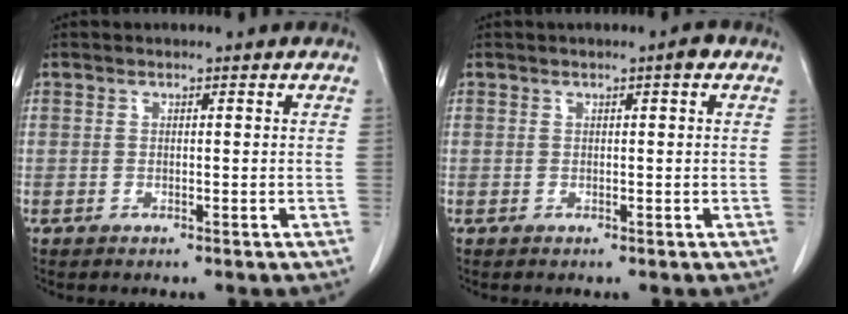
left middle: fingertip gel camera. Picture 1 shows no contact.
{"total": 1.5, "force": [0.7, 0.3, 1.2], "torque": [-0.023, 0.002, 0.009]}